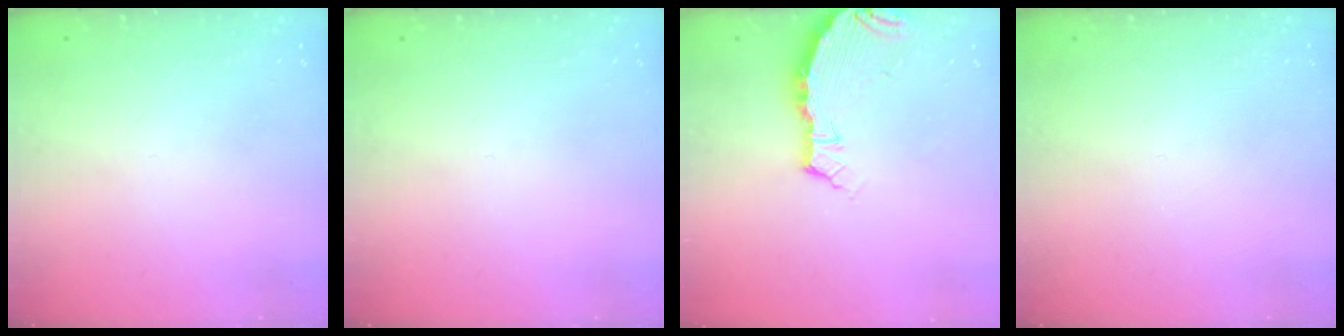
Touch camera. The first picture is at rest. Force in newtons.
{"total": 0.0}
{"total": 4.4, "press": 4.4, "slide": 0.6}
{"total": 0.0}